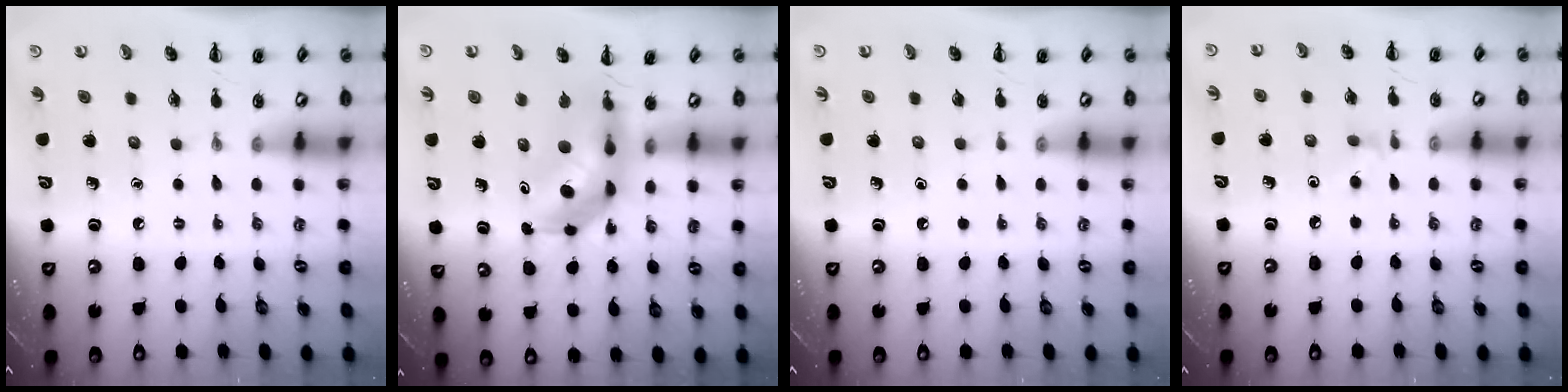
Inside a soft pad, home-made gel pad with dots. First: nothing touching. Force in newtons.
{"total": 6.5, "press": 6.2, "slide": 1.8}
{"total": 0.0}
{"total": 3.8, "press": 3.6, "slide": 1.2}